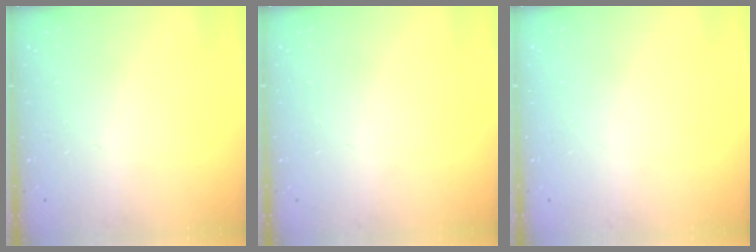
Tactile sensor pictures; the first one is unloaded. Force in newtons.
{"total": 0.0}
{"total": 0.0}